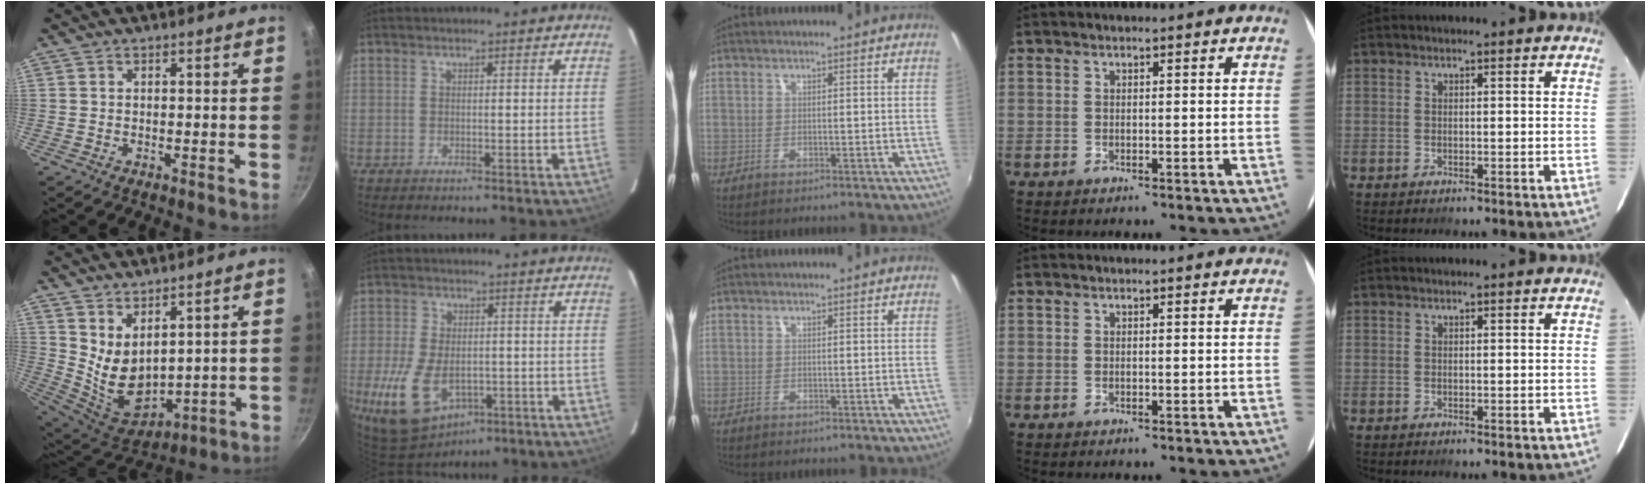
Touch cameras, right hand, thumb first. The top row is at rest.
{"thumb": {"total": 10.3, "force": [4.3, 5.8, 7.3], "torque": [-0.111, -0.057, 0.107]}, "index": {"total": 14.3, "force": [-5.2, 8.8, 10.0], "torque": [-0.223, -0.023, -0.080]}}